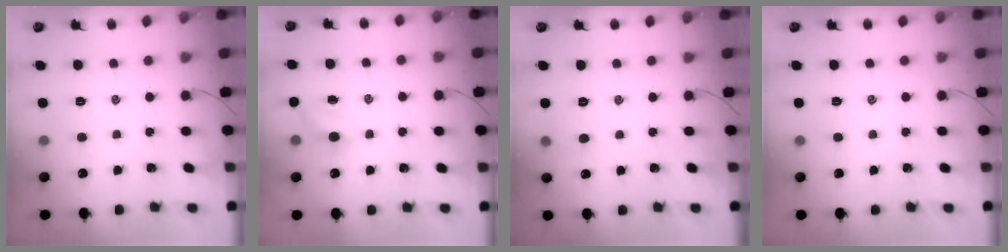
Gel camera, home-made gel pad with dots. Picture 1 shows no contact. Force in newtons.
{"total": 4.8, "press": 4.6, "slide": 1.6}
{"total": 3.9, "press": 3.7, "slide": 1.2}
{"total": 0.0}